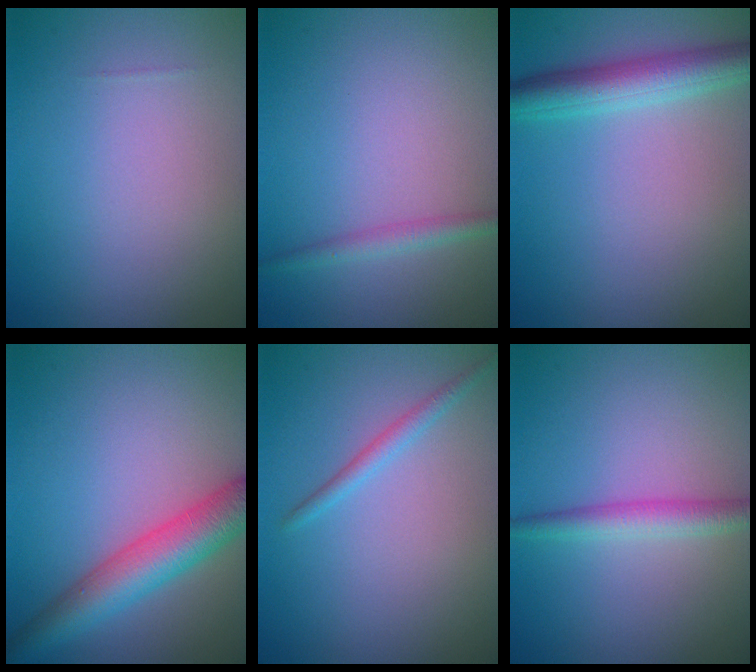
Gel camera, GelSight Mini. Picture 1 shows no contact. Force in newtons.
{"total": 1.7, "press": 1.7, "slide": 0.0}
{"total": 3.9, "press": 3.9, "slide": 0.1}
{"total": 5.7, "press": 5.7, "slide": 0.1}
{"total": 1.3, "press": 1.3, "slide": 0.0}
{"total": 2.3, "press": 2.3, "slide": 0.0}